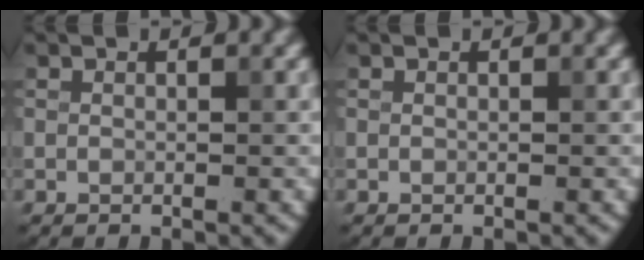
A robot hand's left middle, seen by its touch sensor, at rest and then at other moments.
{"total": 0.0}